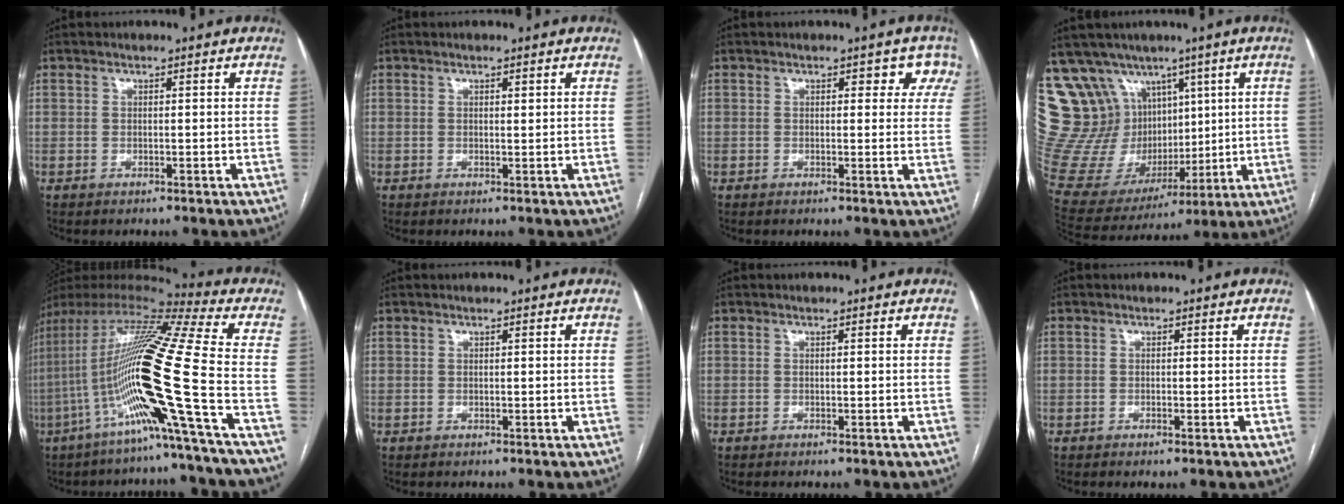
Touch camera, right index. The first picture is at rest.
{"total": 0.7, "force": [0.3, 0.2, 0.6], "torque": [-0.009, -0.002, 0.005]}
{"total": 3.7, "force": [1.9, 2.4, 1.9], "torque": [0.008, 0.007, 0.014]}
{"total": 21.0, "force": [11.0, 15.8, 8.3], "torque": [-0.182, 0.067, 0.234]}
{"total": 22.3, "force": [-7.0, -2.0, 21.0], "torque": [-0.425, -0.018, -0.146]}
{"total": 0.0}
{"total": 0.0}
{"total": 0.8, "force": [-0.6, 0.0, 0.6], "torque": [-0.009, -0.002, -0.007]}